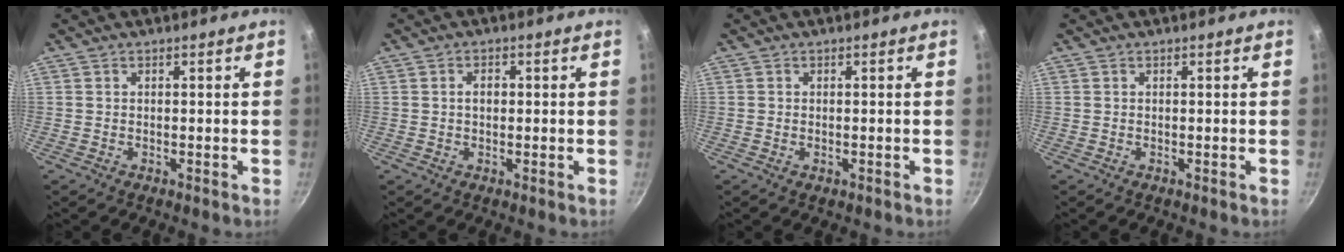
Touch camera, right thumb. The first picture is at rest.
{"total": 2.2, "force": [0.2, 1.5, 1.6], "torque": [-0.017, 0.007, 0.002]}
{"total": 0.6, "force": [-0.2, 0.4, 0.4], "torque": [-0.006, 0.000, -0.004]}
{"total": 0.0}